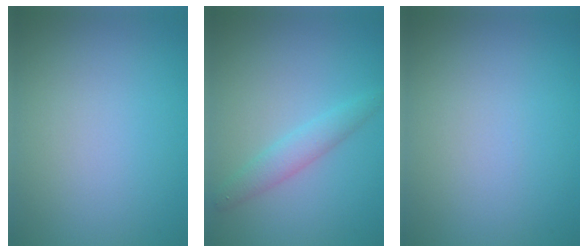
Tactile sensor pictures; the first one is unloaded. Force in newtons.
{"total": 2.1, "press": 2.1, "slide": 0.0}
{"total": 0.0}